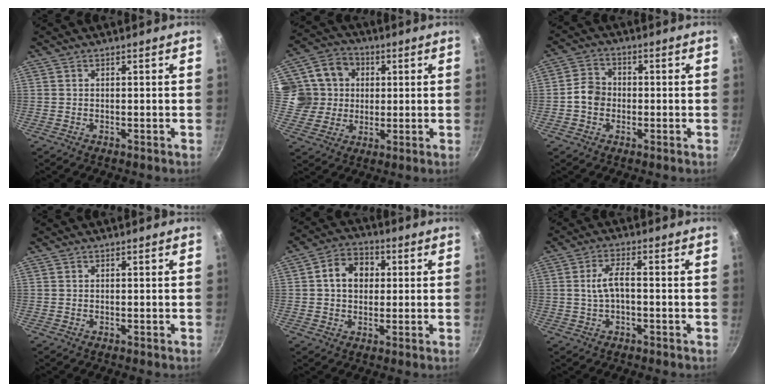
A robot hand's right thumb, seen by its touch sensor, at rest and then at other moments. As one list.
[{"total": 12.0, "force": [2.3, 11.0, 4.1], "torque": [-0.040, 0.009, 0.036]}, {"total": 5.0, "force": [-0.9, 4.3, 2.5], "torque": [-0.023, 0.018, -0.027]}, {"total": 0.0}, {"total": 8.4, "force": [1.4, 6.6, 5.0], "torque": [-0.053, 0.013, 0.011]}, {"total": 4.9, "force": [-0.5, 2.0, 4.5], "torque": [-0.090, 0.020, -0.010]}]